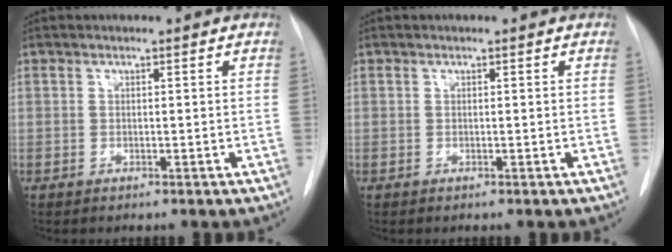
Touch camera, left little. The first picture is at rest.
{"total": 0.0}